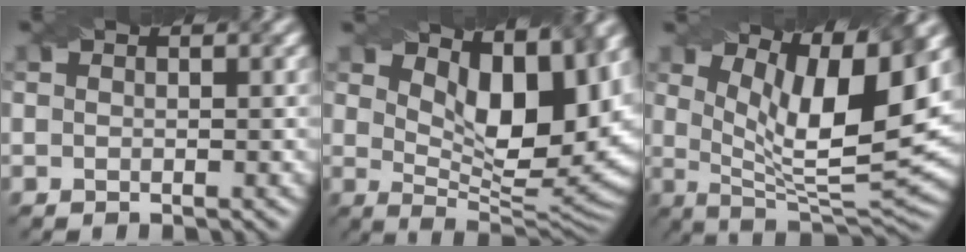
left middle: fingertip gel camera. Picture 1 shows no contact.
{"total": 10.2, "force": [4.5, 4.4, 8.1], "torque": [-0.133, 0.000, 0.079]}
{"total": 11.2, "force": [4.5, 3.1, 9.8], "torque": [-0.151, -0.007, 0.077]}